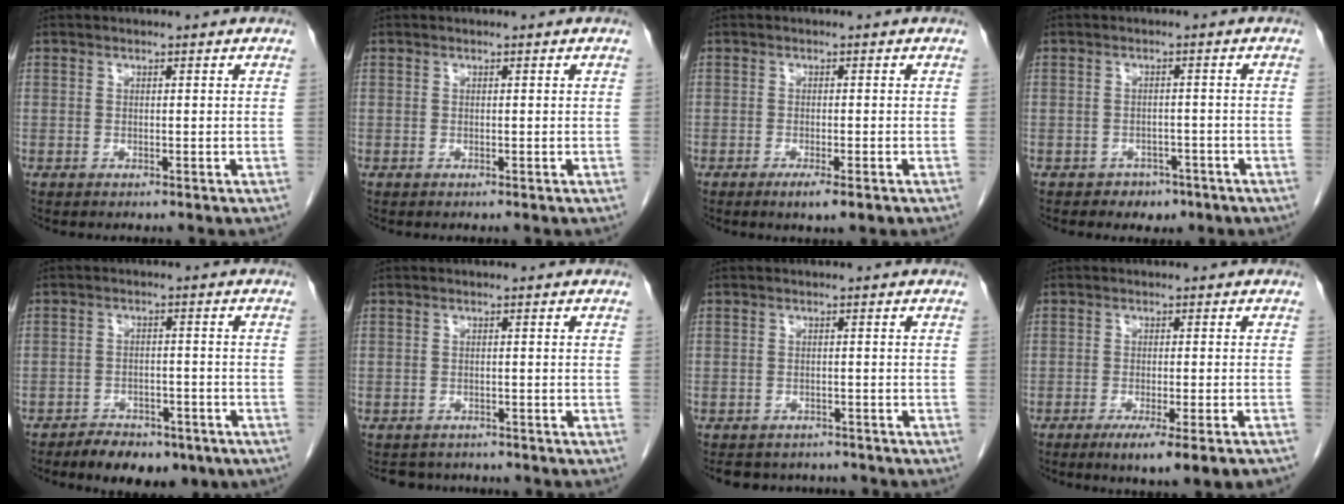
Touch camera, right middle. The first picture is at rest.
{"total": 0.0}
{"total": 3.0, "force": [-1.8, 0.4, 2.4], "torque": [-0.033, -0.006, -0.026]}
{"total": 3.1, "force": [-2.1, 2.3, 0.6], "torque": [-0.010, 0.010, -0.022]}
{"total": 8.7, "force": [-6.3, 4.3, 4.2], "torque": [-0.055, 0.007, -0.086]}
{"total": 3.9, "force": [-3.6, 1.6, 0.1], "torque": [0.000, 0.001, -0.048]}
{"total": 6.8, "force": [-6.1, 2.8, 0.9], "torque": [-0.008, 0.005, -0.075]}
{"total": 8.1, "force": [-5.6, 0.0, 5.8], "torque": [-0.069, -0.019, -0.079]}